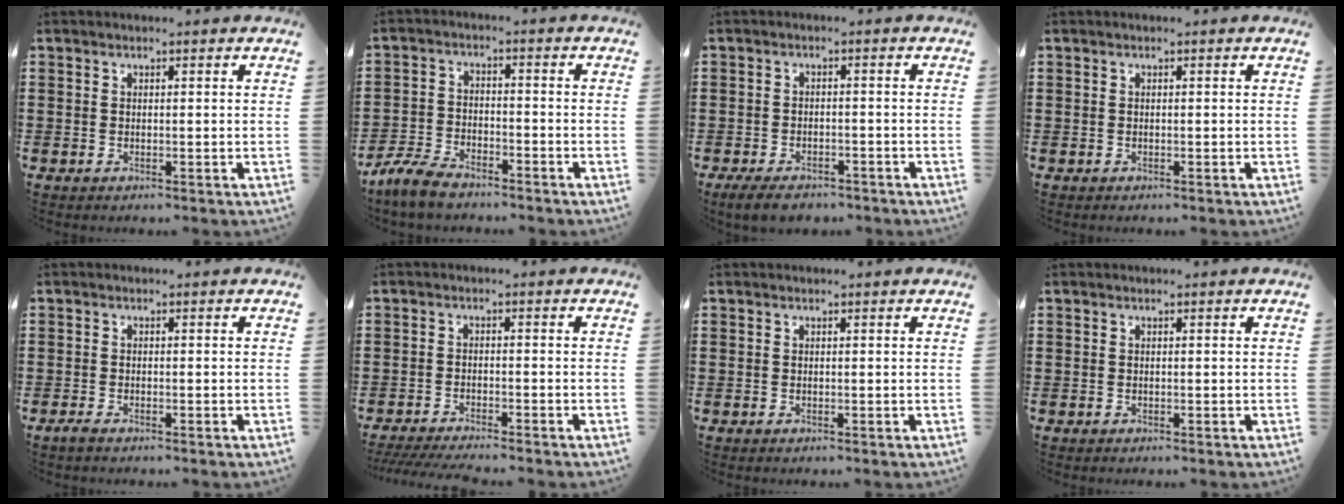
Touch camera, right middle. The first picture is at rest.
{"total": 5.5, "force": [-4.9, 1.5, 2.0], "torque": [-0.059, -0.002, -0.102]}
{"total": 3.5, "force": [-3.0, 1.2, 1.3], "torque": [-0.029, 0.003, -0.062]}
{"total": 0.0}
{"total": 1.1, "force": [-0.9, 0.3, 0.5], "torque": [-0.012, -0.003, -0.019]}
{"total": 3.3, "force": [-3.1, 0.0, 0.9], "torque": [-0.022, -0.005, -0.066]}
{"total": 0.0}
{"total": 0.0}